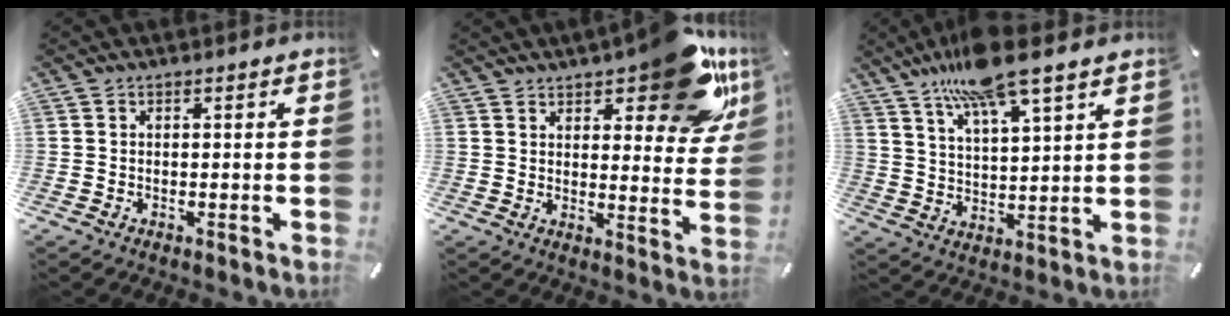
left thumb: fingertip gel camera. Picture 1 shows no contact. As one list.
[{"total": 17.3, "force": [11.5, 7.0, 10.9], "torque": [-0.133, -0.074, 0.189]}, {"total": 12.1, "force": [9.8, 2.0, 6.9], "torque": [-0.136, -0.042, 0.172]}]